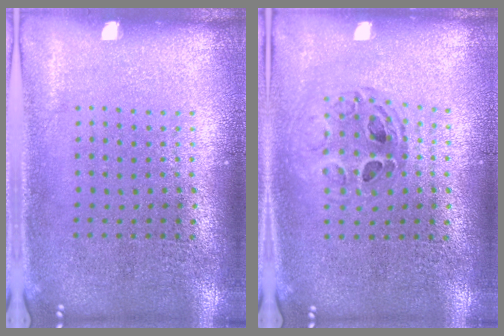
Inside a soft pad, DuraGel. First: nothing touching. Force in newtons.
{"total": 0.8, "press": 0.8, "slide": 0.1}